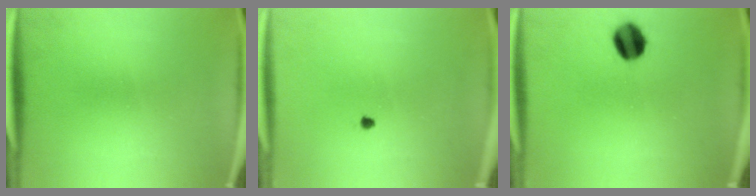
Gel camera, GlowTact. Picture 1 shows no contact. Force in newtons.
{"total": 1.0}
{"total": 7.8}